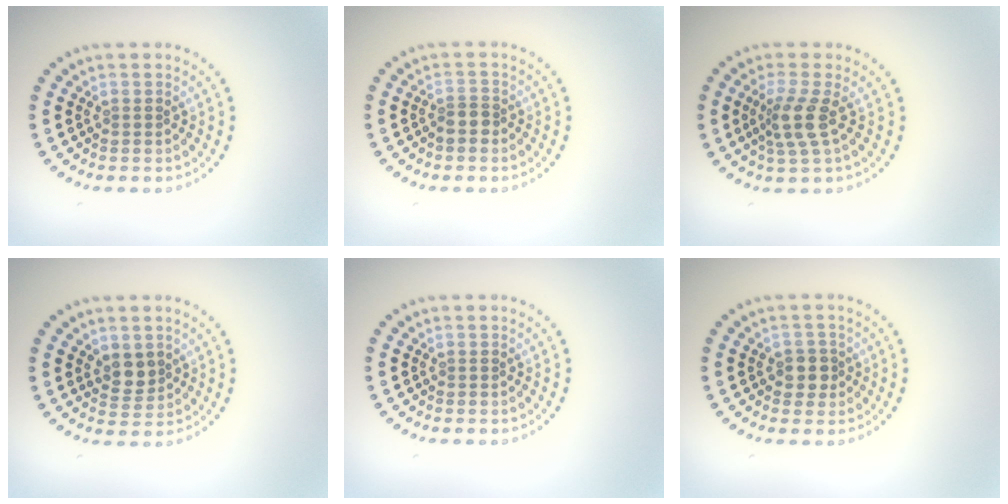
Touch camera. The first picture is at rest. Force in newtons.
{"total": 1.5, "press": 1.2, "slide": 0.9}
{"total": 2.9, "press": 2.4, "slide": 1.7}
{"total": 2.1, "press": 1.9, "slide": 0.9}
{"total": 0.0}
{"total": 1.9, "press": 1.8, "slide": 0.7}